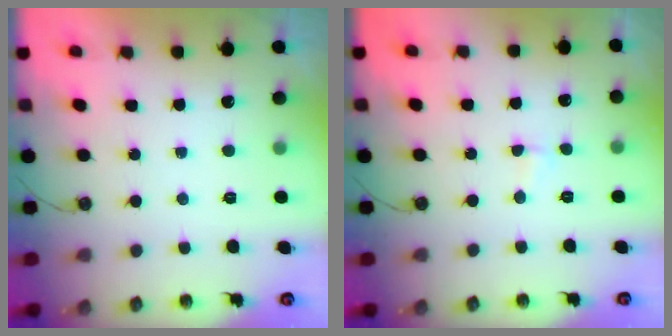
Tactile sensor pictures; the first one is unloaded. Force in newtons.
{"total": 4.1, "press": 2.2, "slide": 3.5}